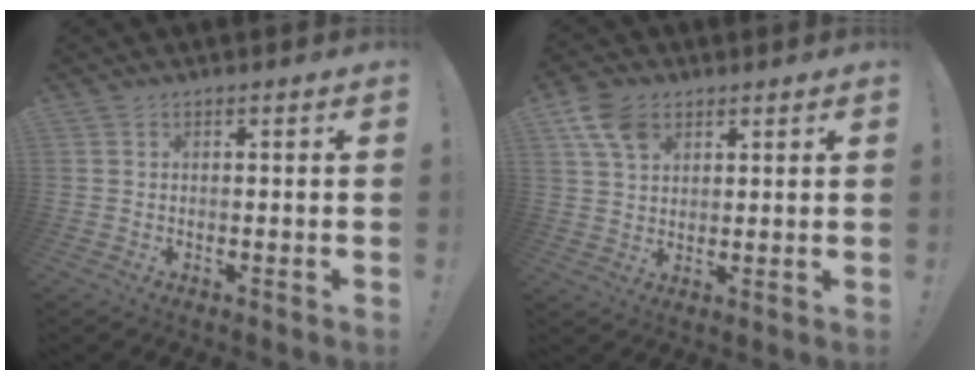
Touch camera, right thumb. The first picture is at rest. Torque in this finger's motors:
{"motor_torque": [0.84, 1.24, 0.71, 0.33, 0.01]}